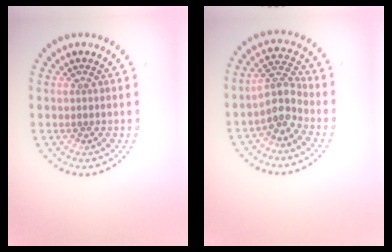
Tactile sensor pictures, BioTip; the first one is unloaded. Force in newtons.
{"total": 2.9, "press": 2.4, "slide": 1.7}